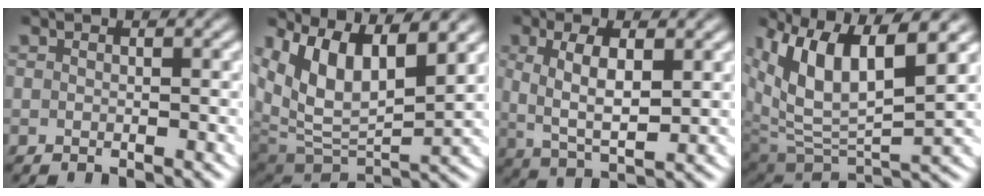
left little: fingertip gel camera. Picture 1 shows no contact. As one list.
[{"total": 10.3, "force": [2.1, 7.1, 7.2], "torque": [-0.148, -0.010, 0.042]}, {"total": 5.7, "force": [0.4, 2.9, 4.8], "torque": [-0.099, -0.014, 0.018]}, {"total": 10.2, "force": [1.9, 6.3, 7.8], "torque": [-0.161, -0.016, 0.041]}]